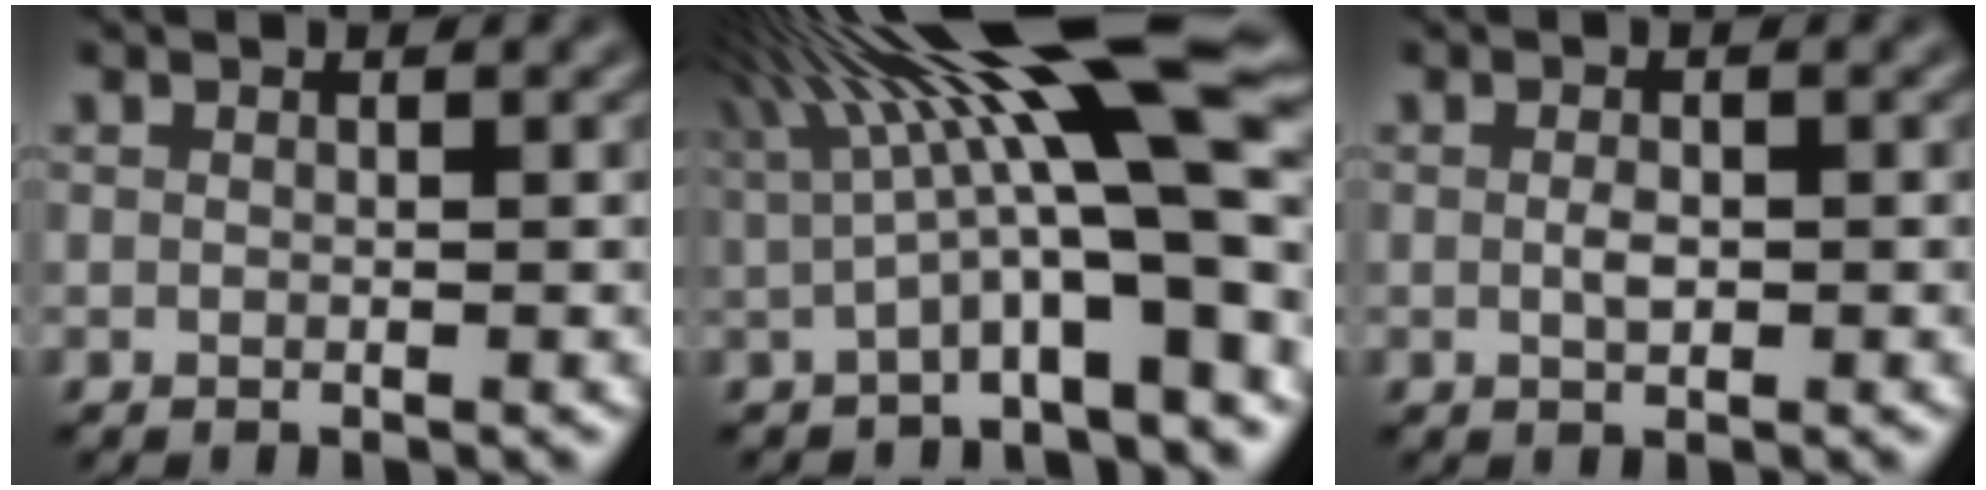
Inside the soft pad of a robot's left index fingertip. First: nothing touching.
{"total": 14.4, "force": [3.6, 3.1, 13.6], "torque": [-0.200, 0.021, 0.064]}
{"total": 1.2, "force": [-0.3, 0.6, 1.0], "torque": [-0.028, -0.004, -0.005]}